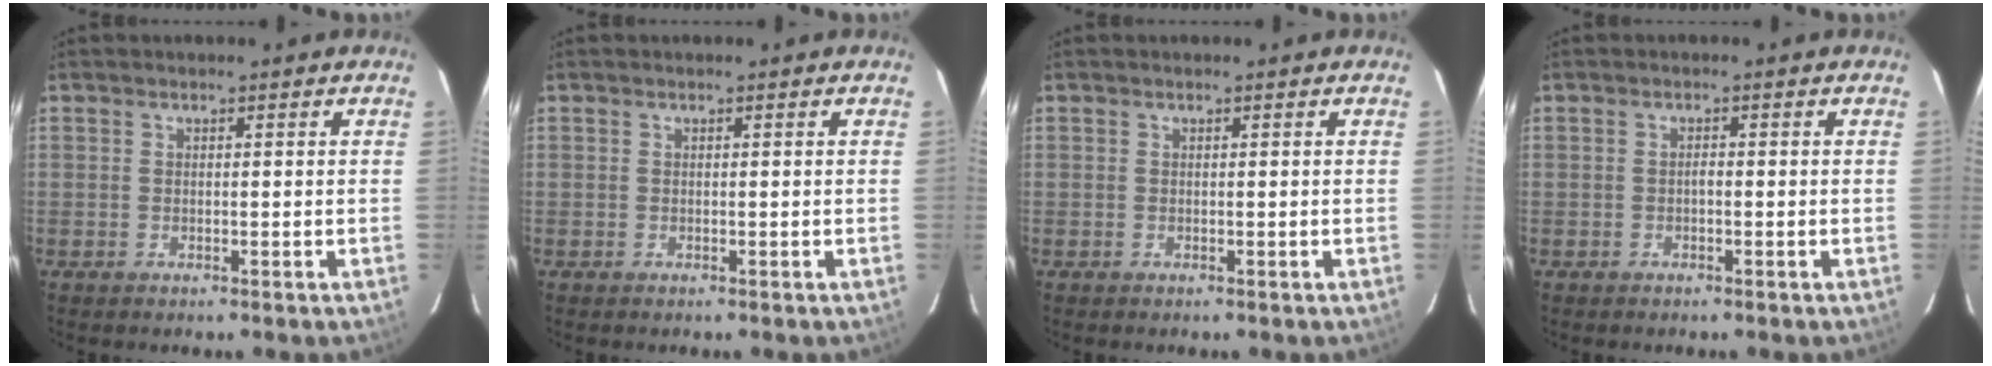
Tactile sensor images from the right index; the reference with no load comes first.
{"total": 0.0}
{"total": 0.0}
{"total": 0.7, "force": [-0.4, 0.3, 0.5], "torque": [-0.006, 0.006, -0.007]}